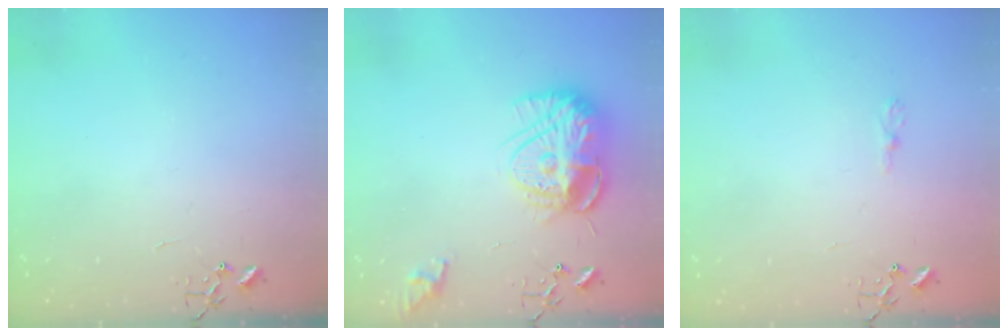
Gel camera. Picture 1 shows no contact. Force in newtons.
{"total": 15.8, "press": 15.7, "slide": 1.4}
{"total": 3.6, "press": 3.6, "slide": 0.4}